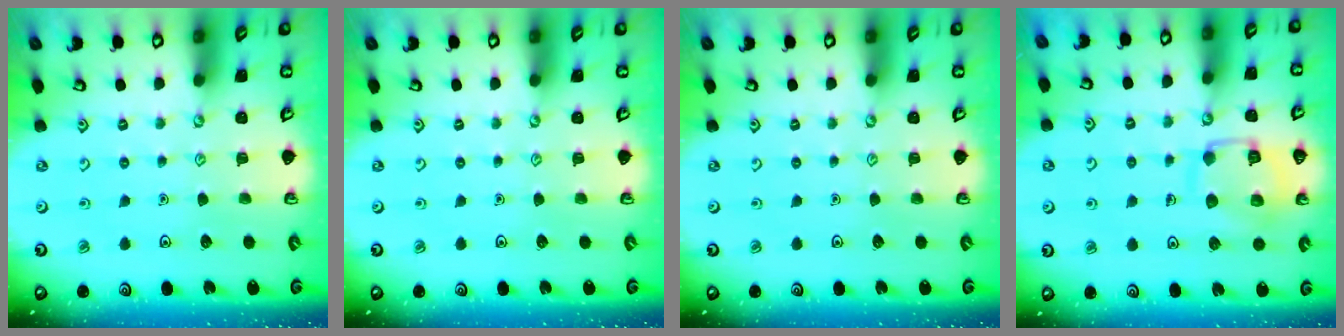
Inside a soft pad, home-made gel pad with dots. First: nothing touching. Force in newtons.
{"total": 0.0}
{"total": 0.0}
{"total": 13.8, "press": 13.8, "slide": 1.4}